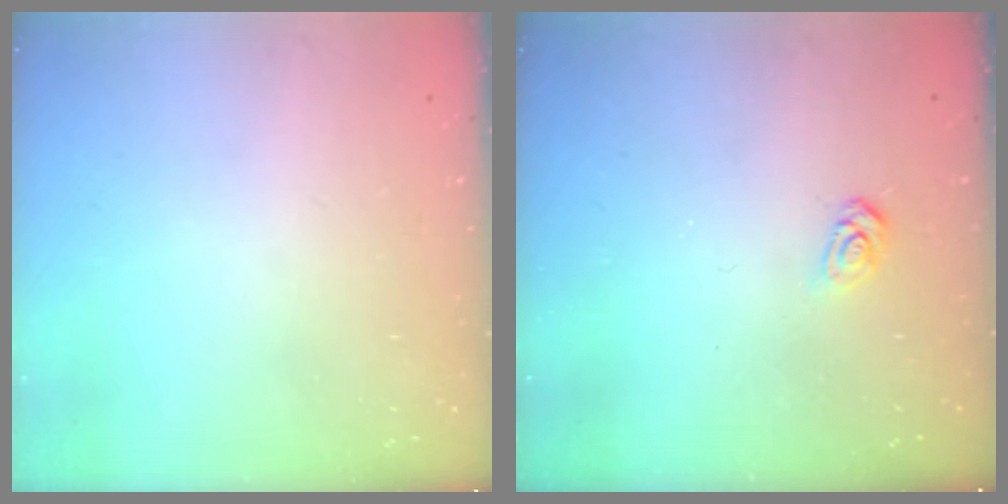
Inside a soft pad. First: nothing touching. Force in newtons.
{"total": 4.1, "press": 4.1, "slide": 0.4}